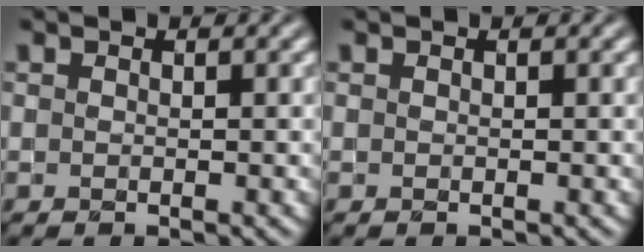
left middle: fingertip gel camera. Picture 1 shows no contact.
{"total": 0.0}